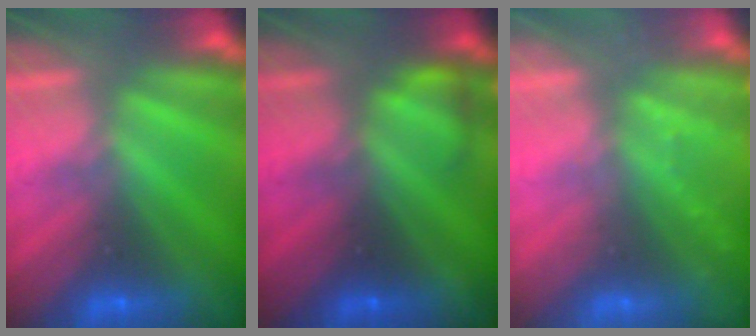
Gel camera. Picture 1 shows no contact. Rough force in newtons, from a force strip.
{"total": 2.3}
{"total": 2.2}